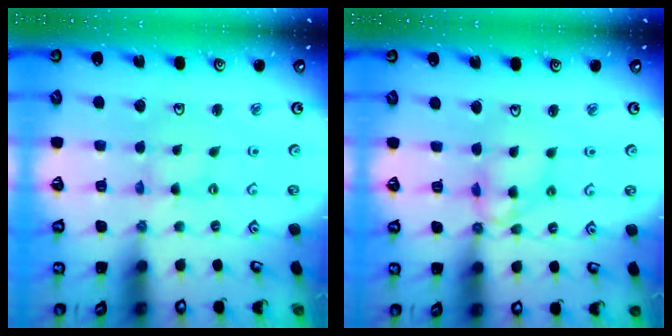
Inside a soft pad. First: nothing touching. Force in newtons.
{"total": 10.1, "press": 10.1, "slide": 1.0}